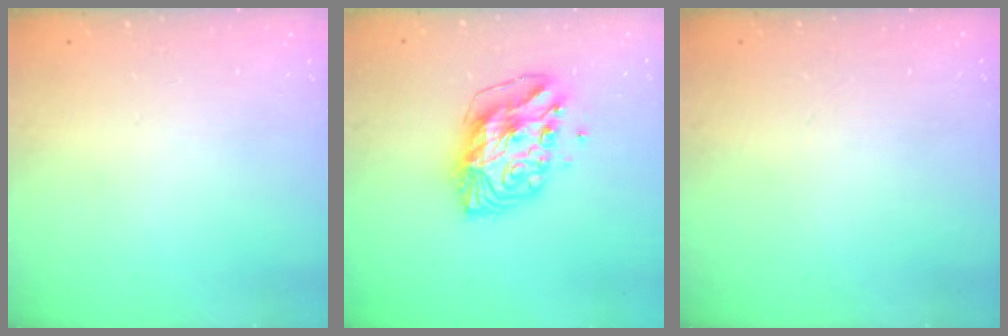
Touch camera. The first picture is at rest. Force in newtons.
{"total": 11.2, "press": 11.2, "slide": 1.1}
{"total": 0.0}